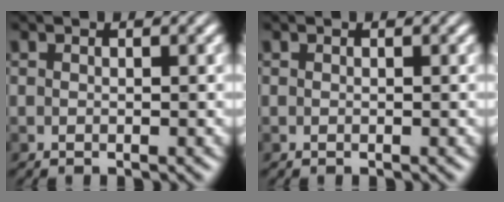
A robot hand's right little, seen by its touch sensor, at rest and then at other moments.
{"total": 0.0}